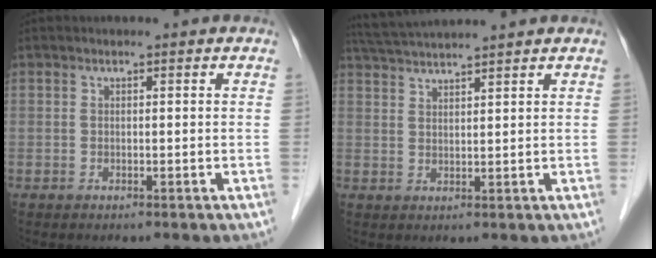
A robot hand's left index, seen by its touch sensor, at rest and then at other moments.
{"total": 7.8, "force": [7.2, -1.1, 2.7], "torque": [-0.054, 0.030, 0.122]}